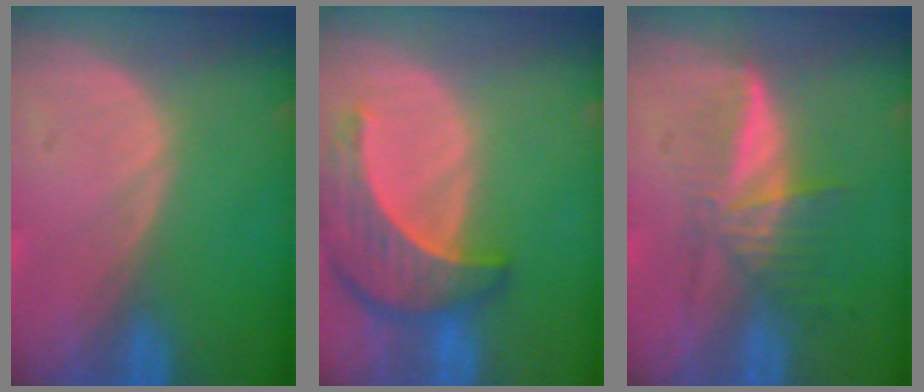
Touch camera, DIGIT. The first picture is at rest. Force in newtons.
{"total": 8.4, "press": 7.8, "slide": 3.3}
{"total": 5.9, "press": 5.5, "slide": 2.3}